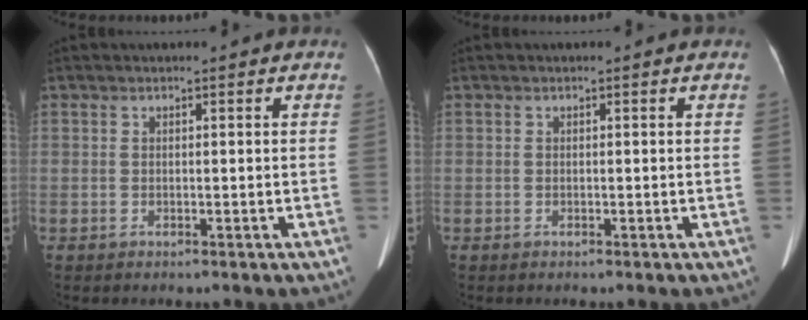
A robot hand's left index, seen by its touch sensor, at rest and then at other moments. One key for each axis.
{"total": 0.0}